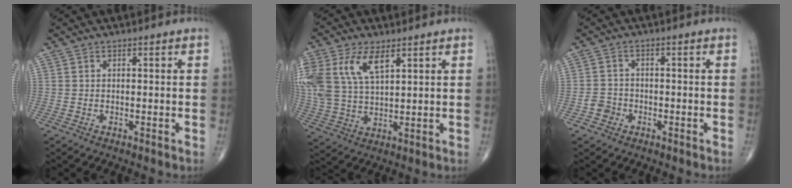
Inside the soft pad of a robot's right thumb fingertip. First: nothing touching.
{"total": 14.6, "force": [6.1, 7.7, 10.8], "torque": [-0.249, -0.006, 0.123]}
{"total": 2.9, "force": [-1.3, 2.4, 0.7], "torque": [-0.004, 0.014, -0.029]}